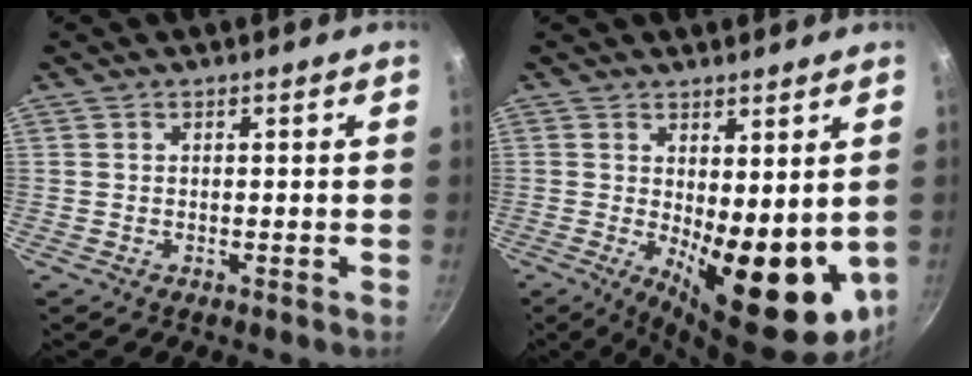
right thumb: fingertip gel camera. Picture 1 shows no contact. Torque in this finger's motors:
{"motor_torque": [0.03, 2.13, 0.36, -0.04, 0.33]}